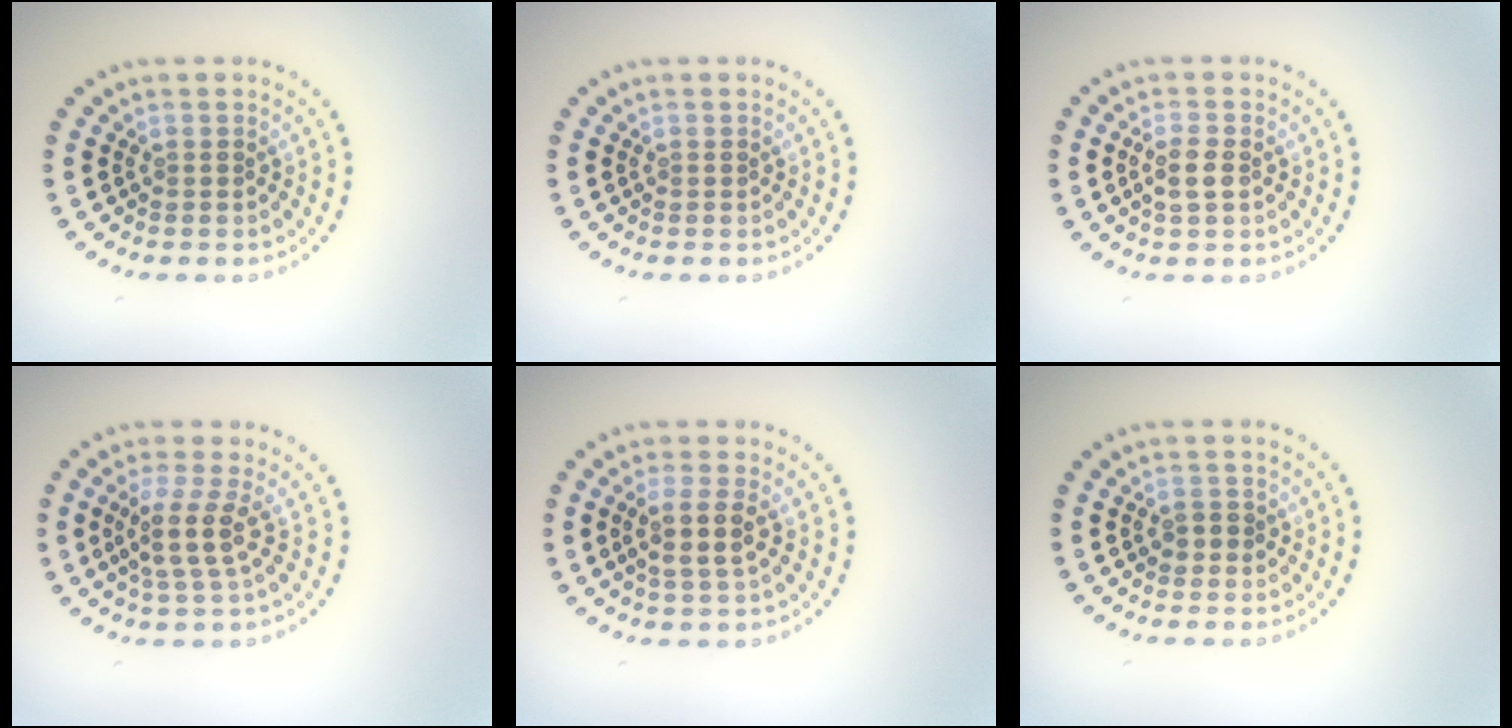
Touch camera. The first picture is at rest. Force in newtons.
{"total": 0.0}
{"total": 1.8, "press": 1.8, "slide": 0.3}
{"total": 3.0, "press": 2.2, "slide": 2.0}
{"total": 2.6, "press": 2.3, "slide": 1.2}
{"total": 1.1, "press": 1.1, "slide": 0.4}